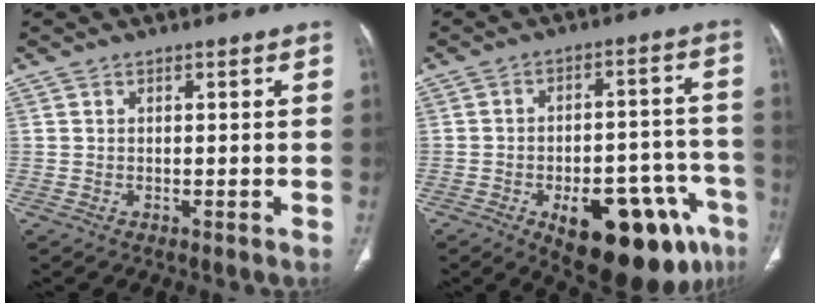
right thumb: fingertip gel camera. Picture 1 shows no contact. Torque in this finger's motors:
{"motor_torque": [2.24, 2.10, 0.16, -0.21, 0.44]}